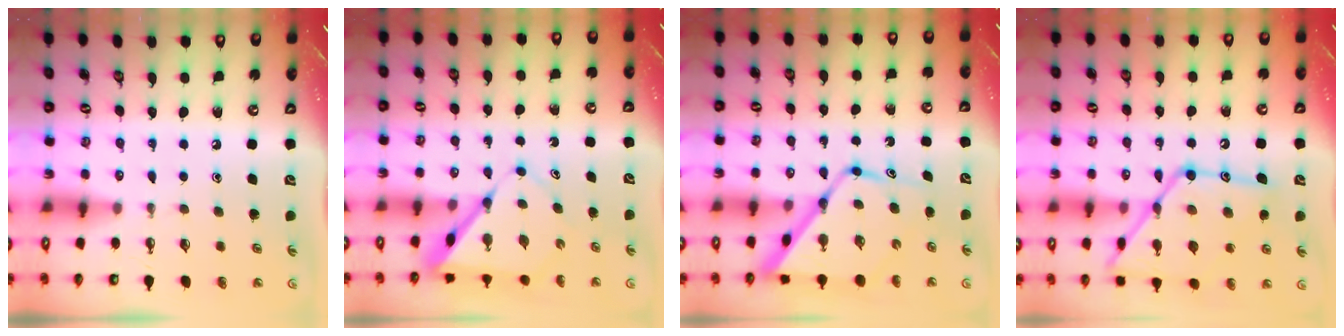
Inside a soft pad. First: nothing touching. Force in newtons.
{"total": 7.2, "press": 7.1, "slide": 0.6}
{"total": 14.0, "press": 13.9, "slide": 1.2}
{"total": 19.7, "press": 19.7, "slide": 1.4}